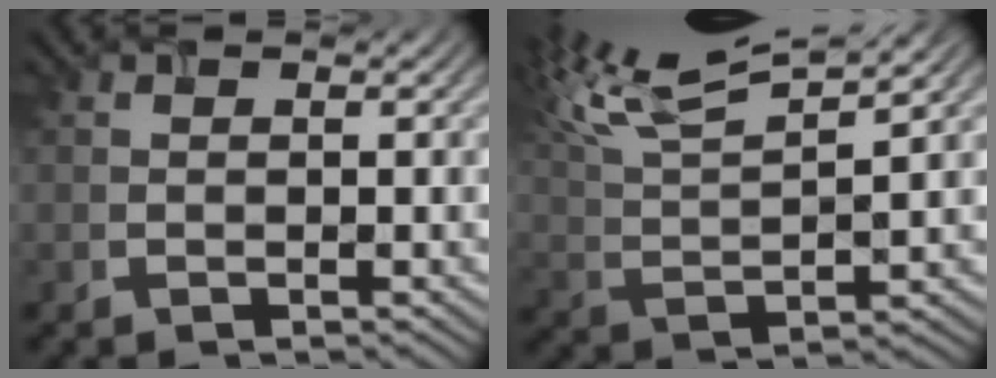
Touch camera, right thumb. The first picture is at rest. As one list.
[{"total": 12.7, "force": [9.3, 2.9, 8.2], "torque": [-0.184, 0.021, 0.130]}]